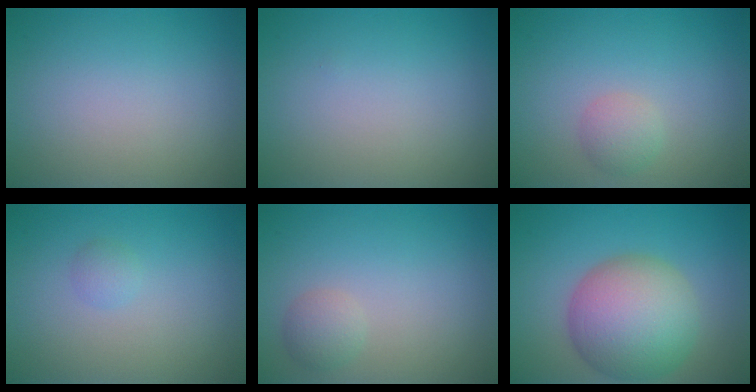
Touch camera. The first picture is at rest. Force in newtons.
{"total": 0.0}
{"total": 1.7, "press": 1.7, "slide": 0.2}
{"total": 0.9, "press": 0.9, "slide": 0.0}
{"total": 1.6, "press": 1.6, "slide": 0.1}
{"total": 9.0, "press": 9.0, "slide": 0.6}